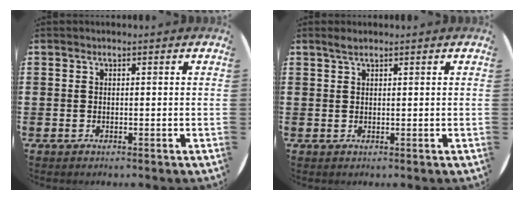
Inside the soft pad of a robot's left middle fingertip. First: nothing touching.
{"total": 1.1, "force": [0.9, 0.1, 0.6], "torque": [-0.012, 0.002, 0.016]}